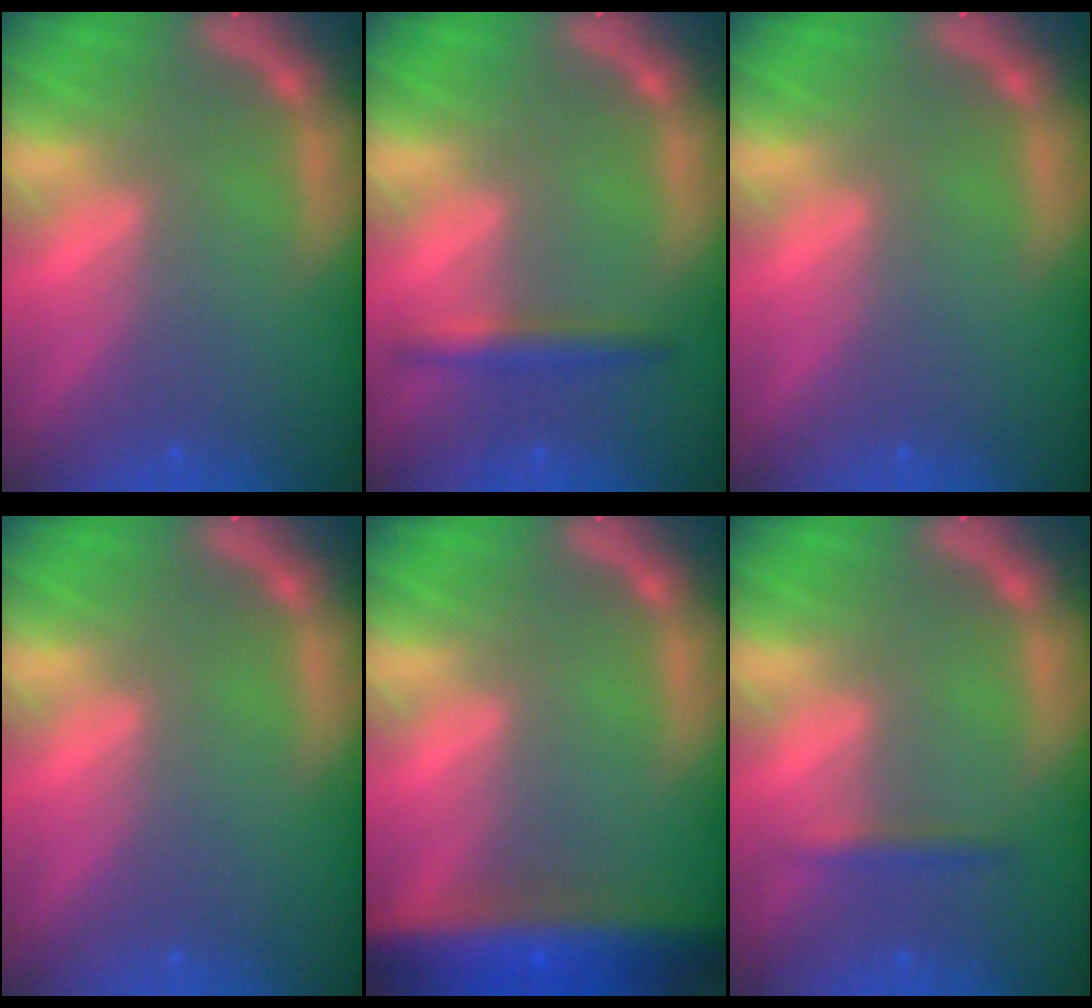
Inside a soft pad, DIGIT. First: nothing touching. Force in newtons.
{"total": 2.4}
{"total": 0.0}
{"total": 0.0}
{"total": 10.0}
{"total": 1.4}